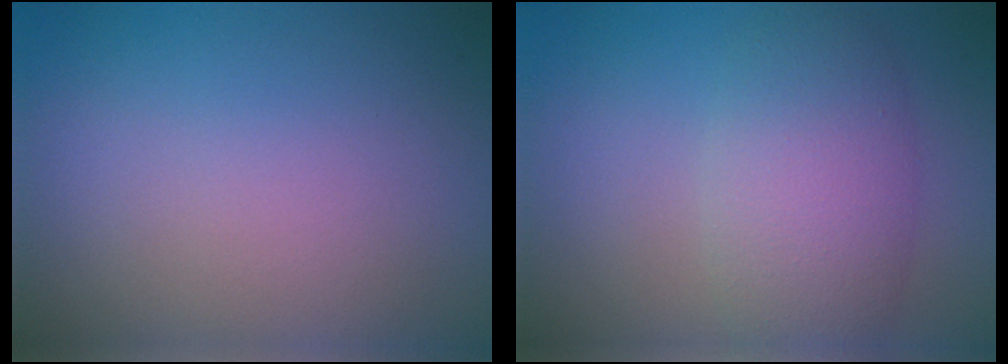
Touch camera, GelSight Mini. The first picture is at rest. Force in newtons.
{"total": 5.2, "press": 5.2, "slide": 0.1}